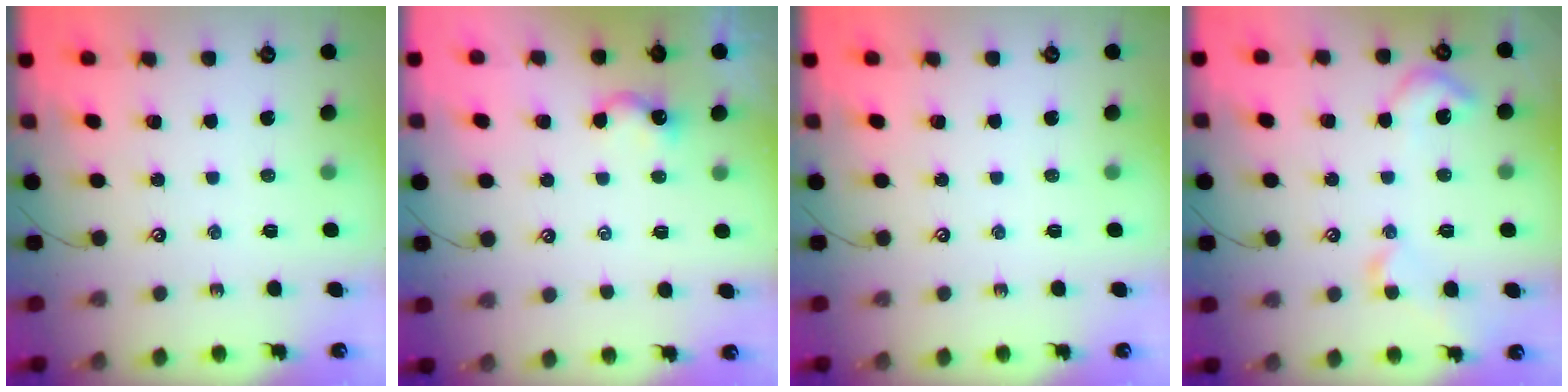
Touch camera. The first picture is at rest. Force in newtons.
{"total": 2.6, "press": 2.6, "slide": 0.2}
{"total": 0.0}
{"total": 5.2, "press": 5.1, "slide": 1.0}